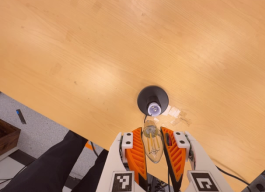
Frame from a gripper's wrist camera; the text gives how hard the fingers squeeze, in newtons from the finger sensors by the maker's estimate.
{"total": 19.2, "left": 21.4, "right": 16.9}